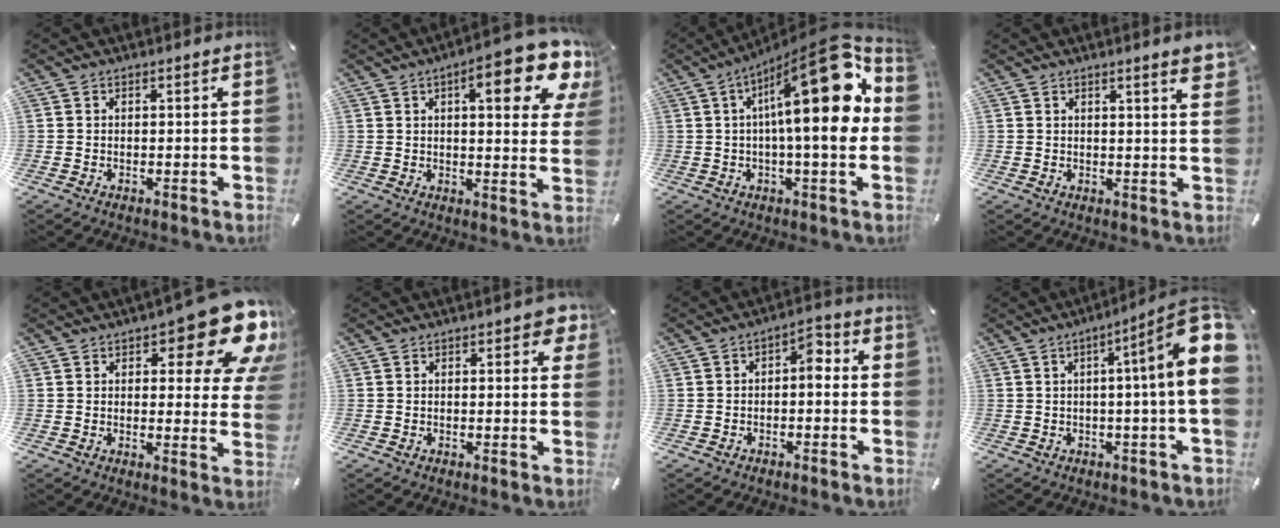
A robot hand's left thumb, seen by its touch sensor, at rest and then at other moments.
{"total": 15.5, "force": [8.1, 4.3, 12.5], "torque": [-0.166, -0.044, 0.122]}
{"total": 22.8, "force": [5.6, 6.3, 21.1], "torque": [-0.309, -0.050, 0.077]}
{"total": 4.2, "force": [2.6, 0.3, 3.3], "torque": [-0.052, -0.012, 0.041]}
{"total": 16.0, "force": [8.7, 6.3, 11.8], "torque": [-0.140, -0.064, 0.145]}
{"total": 3.1, "force": [1.4, 1.4, 2.4], "torque": [-0.028, -0.002, 0.018]}
{"total": 4.2, "force": [-1.0, 2.4, 3.3], "torque": [-0.049, 0.011, -0.026]}
{"total": 14.6, "force": [3.3, 0.5, 14.2], "torque": [-0.203, -0.040, 0.033]}